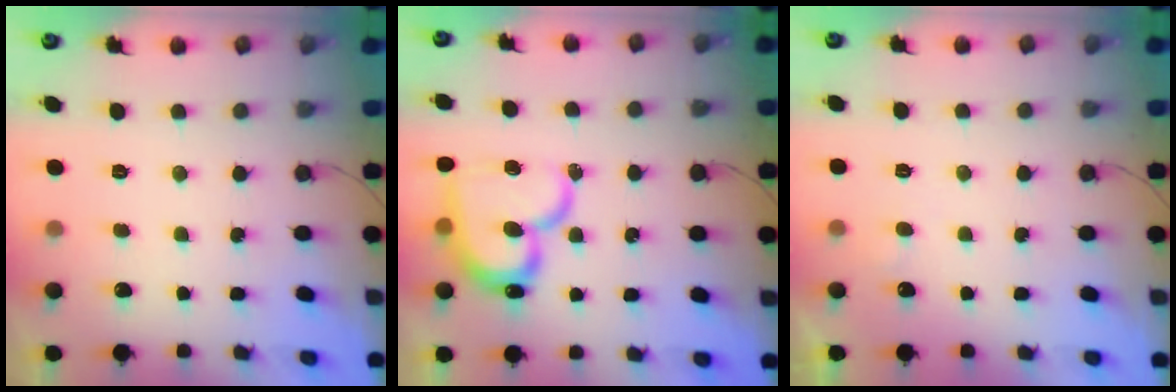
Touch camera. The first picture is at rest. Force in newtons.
{"total": 18.4, "press": 18.3, "slide": 1.5}
{"total": 3.9, "press": 3.9, "slide": 0.3}